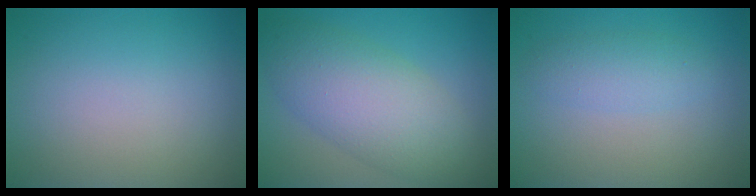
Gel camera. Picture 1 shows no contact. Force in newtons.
{"total": 7.2, "press": 7.2, "slide": 0.1}
{"total": 2.2, "press": 2.2, "slide": 0.1}